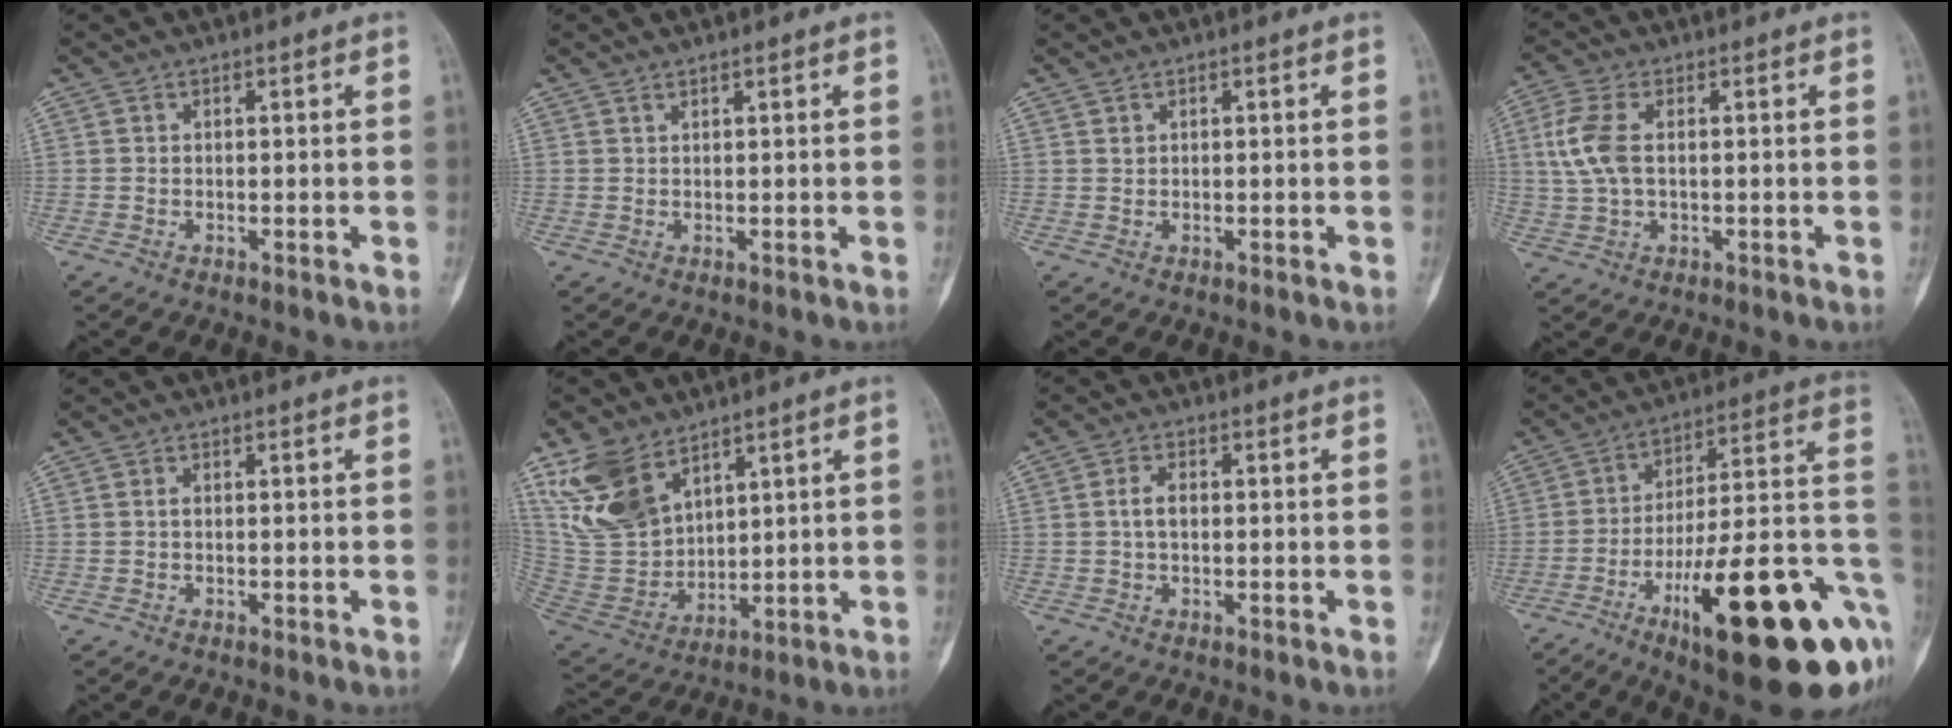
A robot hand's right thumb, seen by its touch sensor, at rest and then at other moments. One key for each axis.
{"total": 0.6, "fx": 0.6, "fy": 0.1, "fz": 0.1, "tx": -0.001, "ty": -0.004, "tz": 0.012}
{"total": 0.7, "fx": 0.5, "fy": 0.5, "fz": 0.2, "tx": 0.003, "ty": -0.003, "tz": 0.010}
{"total": 7.6, "fx": 1.0, "fy": 4.1, "fz": 6.3, "tx": -0.153, "ty": 0.006, "tz": 0.022}
{"total": 0.6, "fx": 0.0, "fy": 0.4, "fz": 0.5, "tx": -0.008, "ty": 0.001, "tz": 0.001}
{"total": 14.5, "fx": 8.8, "fy": 8.5, "fz": 7.8, "tx": -0.142, "ty": -0.037, "tz": 0.198}
{"total": 3.0, "fx": 0.1, "fy": 1.7, "fz": 2.4, "tx": -0.046, "ty": 0.007, "tz": 0.001}
{"total": 30.7, "fx": -10.7, "fy": 8.3, "fz": 27.5, "tx": -0.331, "ty": 0.039, "tz": -0.152}